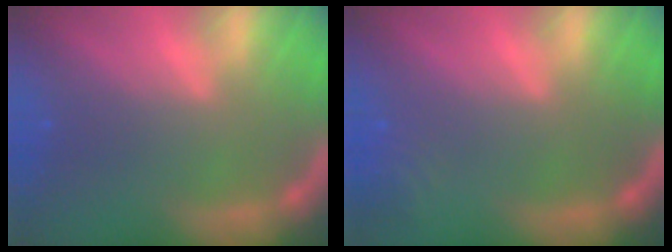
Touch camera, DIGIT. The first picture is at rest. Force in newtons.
{"total": 2.4}